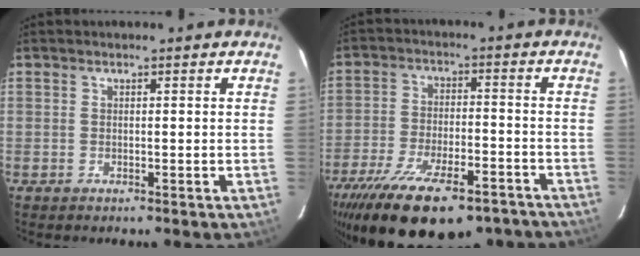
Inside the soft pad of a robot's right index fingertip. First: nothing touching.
{"total": 23.7, "force": [-17.3, 8.8, 13.6], "torque": [-0.260, -0.043, -0.253]}